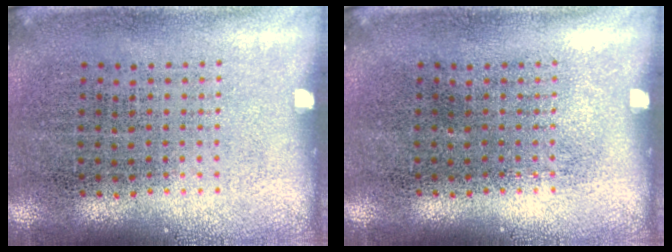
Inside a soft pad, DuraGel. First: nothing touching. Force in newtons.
{"total": 0.0}